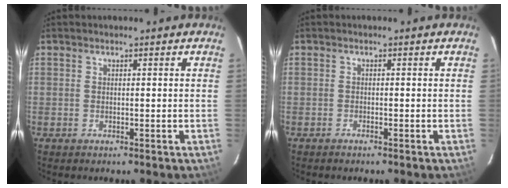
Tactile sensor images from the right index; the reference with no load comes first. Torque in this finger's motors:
{"motor_torque": [-0.07, -0.05, 0.04, 0.01]}